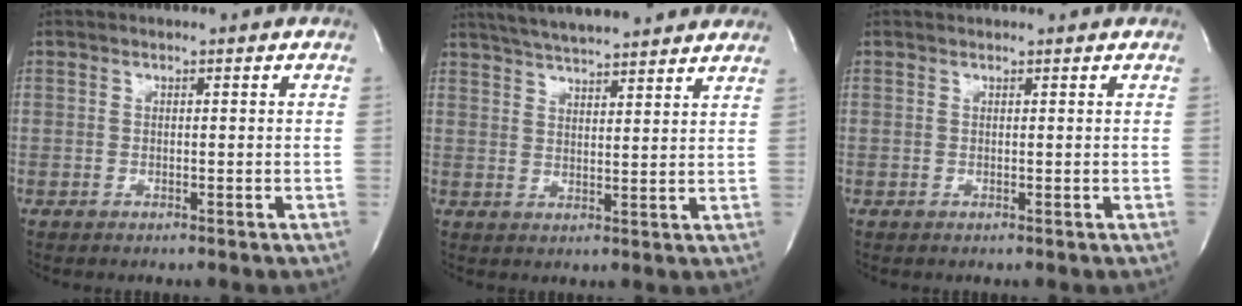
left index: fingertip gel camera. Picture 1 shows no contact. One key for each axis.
{"total": 16.1, "fx": 14.2, "fy": 2.3, "fz": 7.3, "tx": -0.119, "ty": 0.029, "tz": 0.197}
{"total": 0.9, "fx": 0.9, "fy": 0.2, "fz": 0.1, "tx": -0.008, "ty": 0.010, "tz": 0.013}